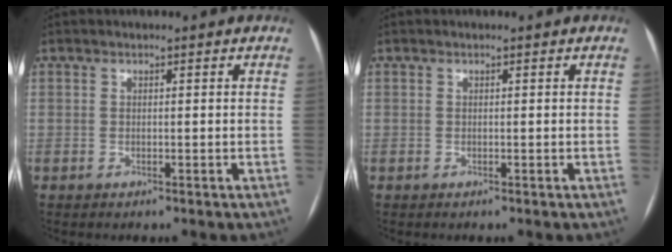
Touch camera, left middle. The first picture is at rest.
{"total": 0.0}